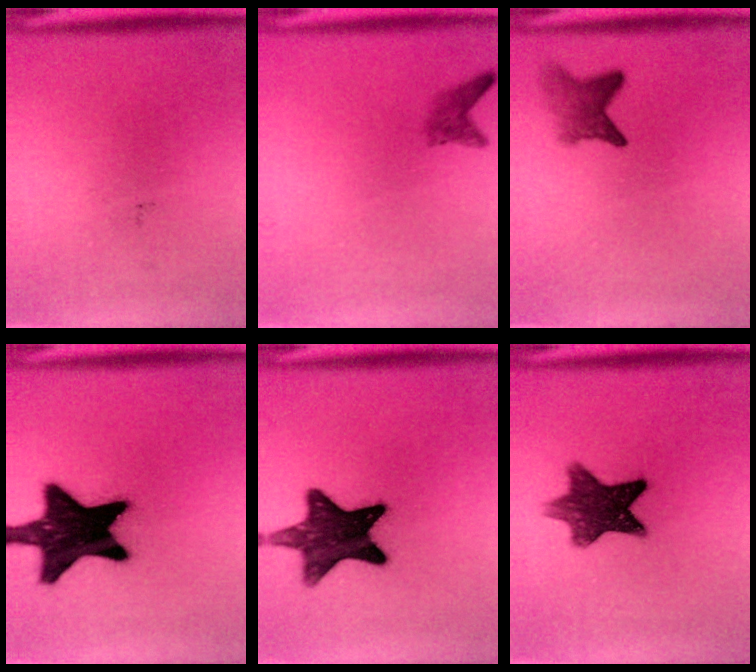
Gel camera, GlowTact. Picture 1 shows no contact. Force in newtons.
{"total": 1.6}
{"total": 3.1}
{"total": 19.5}
{"total": 13.3}
{"total": 10.0}